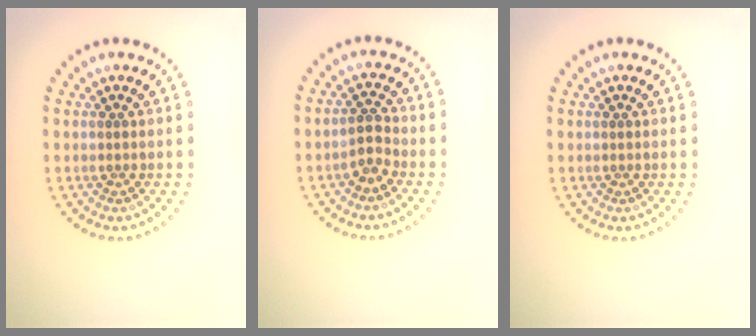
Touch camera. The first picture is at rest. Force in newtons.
{"total": 1.9, "press": 1.7, "slide": 0.8}
{"total": 0.0}